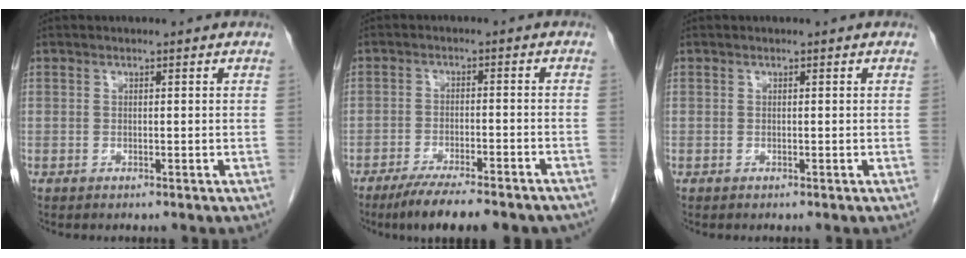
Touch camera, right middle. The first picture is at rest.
{"total": 13.6, "force": [-11.2, 2.2, 7.4], "torque": [-0.099, -0.015, -0.163]}
{"total": 0.0}